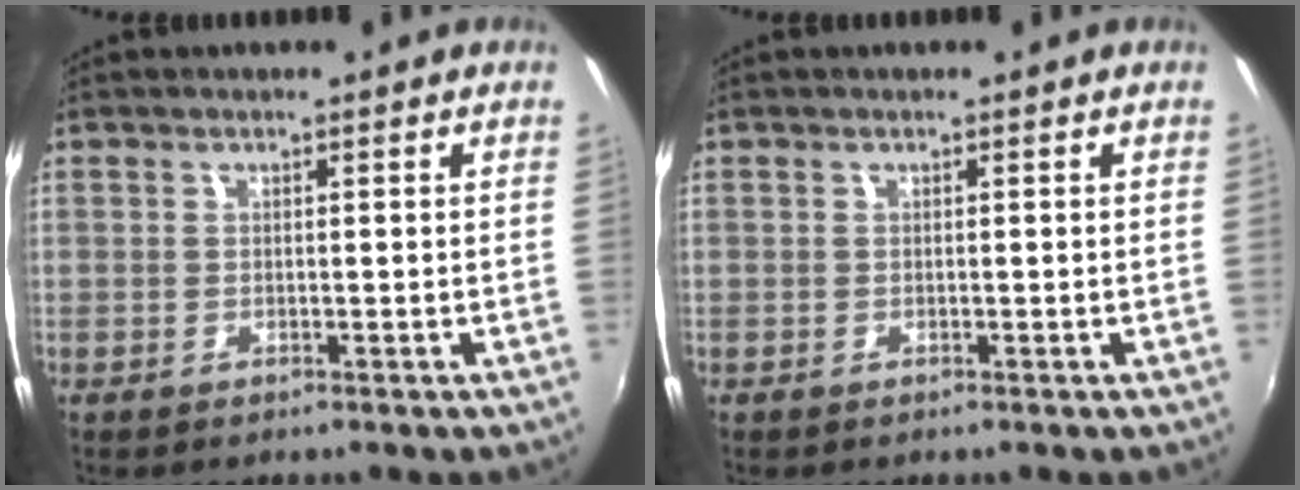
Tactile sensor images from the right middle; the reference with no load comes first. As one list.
[{"total": 0.0}]